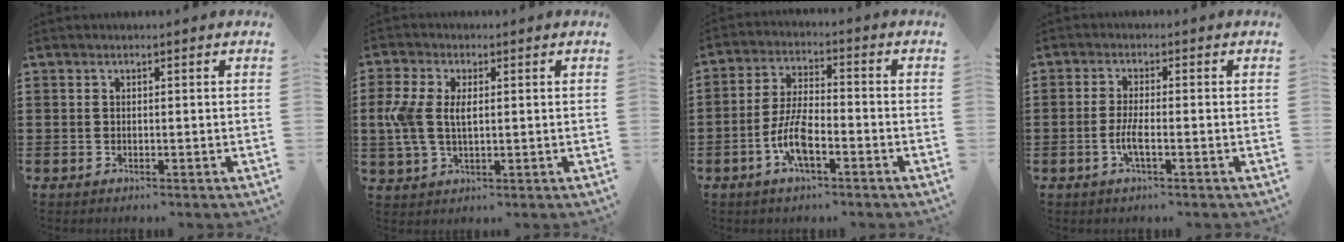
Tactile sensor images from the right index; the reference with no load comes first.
{"total": 5.8, "force": [0.4, 3.2, 4.8], "torque": [-0.126, 0.000, -0.002]}
{"total": 7.2, "force": [-3.1, 2.4, 6.0], "torque": [-0.139, -0.004, -0.064]}
{"total": 3.2, "force": [-1.2, 0.5, 2.9], "torque": [-0.064, -0.004, -0.026]}